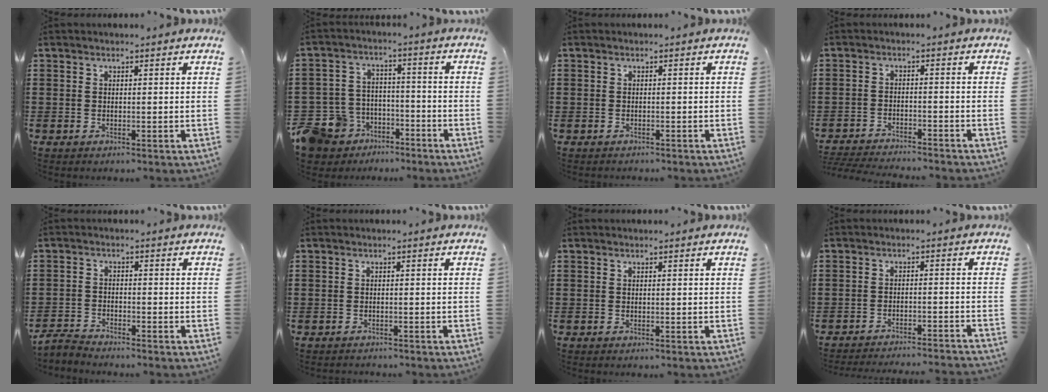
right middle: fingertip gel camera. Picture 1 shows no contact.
{"total": 8.9, "force": [-6.8, 5.6, 1.5], "torque": [-0.071, 0.024, -0.134]}
{"total": 0.7, "force": [-0.5, 0.4, -0.1], "torque": [0.001, 0.004, -0.013]}
{"total": 3.5, "force": [-3.5, 0.0, 0.4], "torque": [-0.014, -0.004, -0.076]}
{"total": 2.7, "force": [-2.7, 0.3, 0.4], "torque": [-0.025, -0.001, -0.061]}
{"total": 0.9, "force": [-0.8, 0.3, -0.2], "torque": [0.002, 0.003, -0.019]}
{"total": 0.0}
{"total": 2.9, "force": [-2.9, -0.4, 0.3], "torque": [-0.007, 0.001, -0.061]}